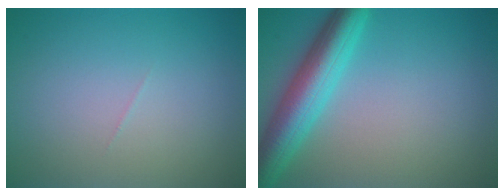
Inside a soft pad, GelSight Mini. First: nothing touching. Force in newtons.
{"total": 6.3, "press": 6.3, "slide": 0.3}